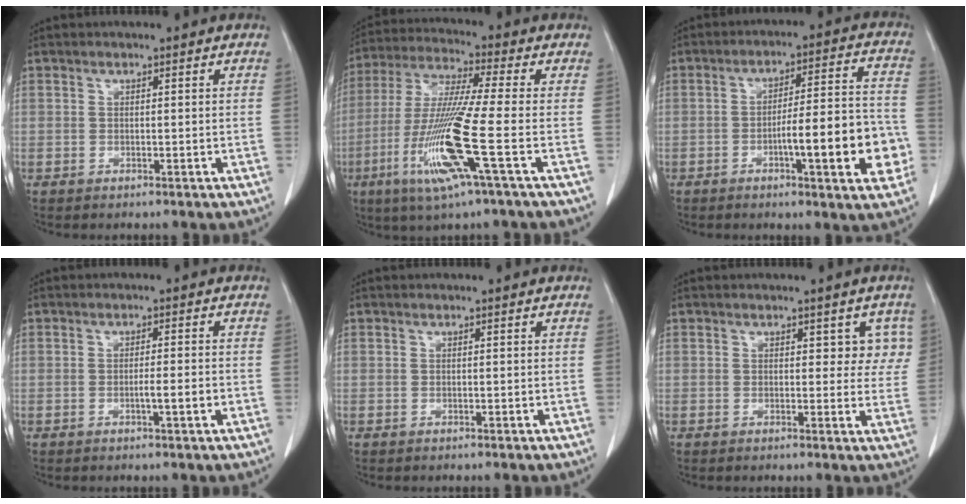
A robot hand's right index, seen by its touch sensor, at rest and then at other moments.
{"total": 14.5, "force": [-4.9, -0.9, 13.7], "torque": [-0.286, -0.025, -0.099]}
{"total": 13.6, "force": [-3.9, 2.0, 12.8], "torque": [-0.176, 0.017, -0.052]}
{"total": 2.6, "force": [-0.7, 0.0, 2.5], "torque": [-0.041, -0.001, -0.010]}
{"total": 0.0}
{"total": 3.7, "force": [1.6, 2.3, 2.4], "torque": [-0.007, 0.004, 0.015]}